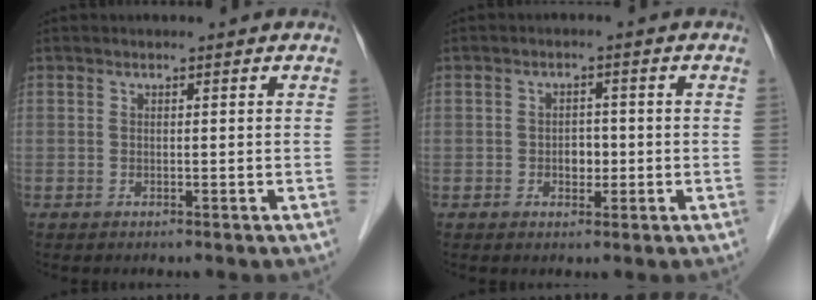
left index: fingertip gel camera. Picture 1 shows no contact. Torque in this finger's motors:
{"motor_torque": [0.11, -0.01, 0.02, 0.00]}